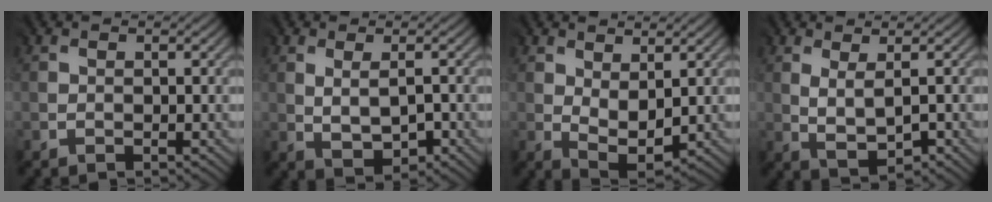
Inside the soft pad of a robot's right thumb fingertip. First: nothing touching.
{"total": 3.0, "force": [0.1, 1.6, 2.5], "torque": [-0.048, -0.006, 0.011]}
{"total": 4.7, "force": [0.9, 2.7, 3.7], "torque": [-0.083, -0.007, 0.023]}
{"total": 2.6, "force": [0.7, 0.9, 2.4], "torque": [-0.053, -0.006, 0.020]}